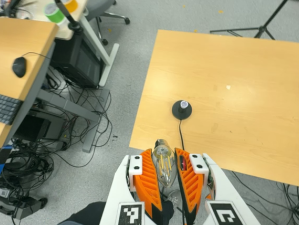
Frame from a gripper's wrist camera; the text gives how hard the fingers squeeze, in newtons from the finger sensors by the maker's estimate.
{"total": 20.0, "left": 24.0, "right": 16.0}